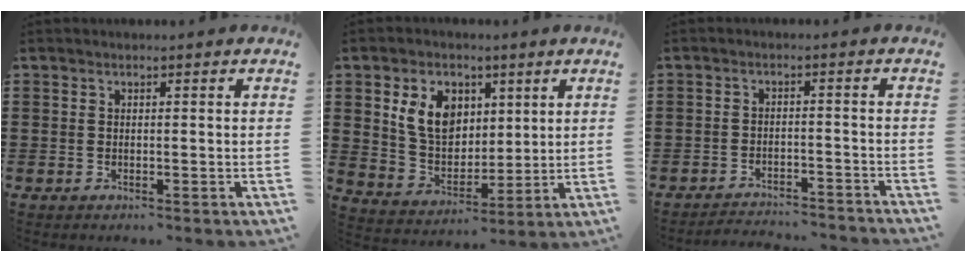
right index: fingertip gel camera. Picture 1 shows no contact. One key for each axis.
{"total": 8.5, "fx": 3.1, "fy": 6.4, "fz": 4.6, "tx": -0.109, "ty": 0.012, "tz": 0.053}
{"total": 3.0, "fx": -3.0, "fy": 0.1, "fz": 0.1, "tx": -0.008, "ty": 0.000, "tz": -0.064}